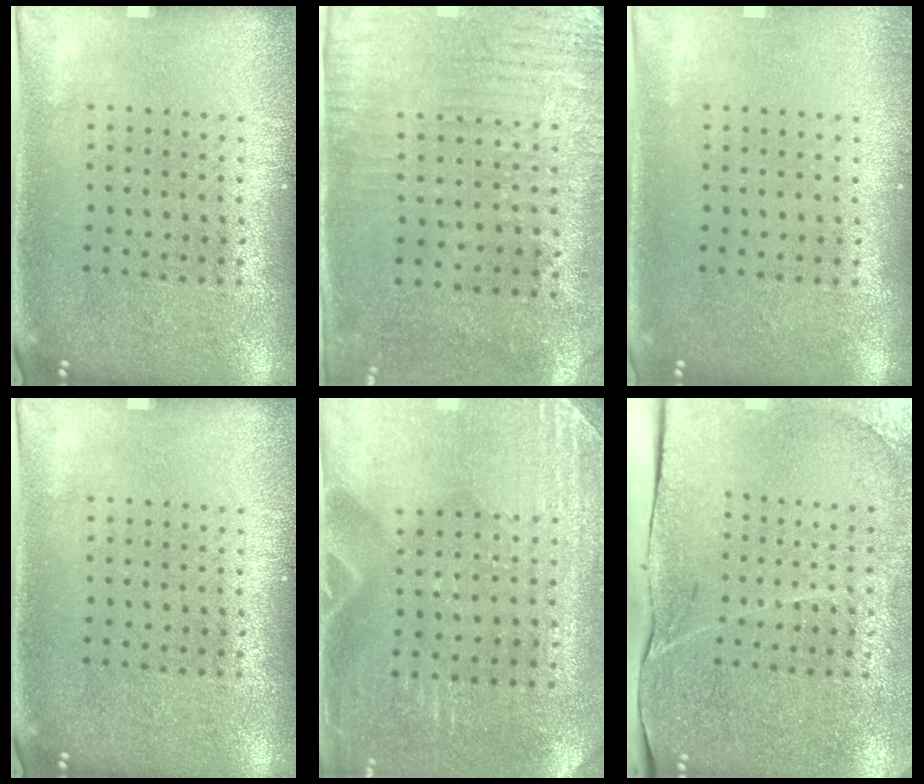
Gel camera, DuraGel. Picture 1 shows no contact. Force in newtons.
{"total": 2.9, "press": 2.4, "slide": 1.7}
{"total": 0.6, "press": 0.6, "slide": 0.1}
{"total": 0.0}
{"total": 2.9, "press": 2.8, "slide": 0.8}
{"total": 3.4, "press": 3.3, "slide": 0.9}